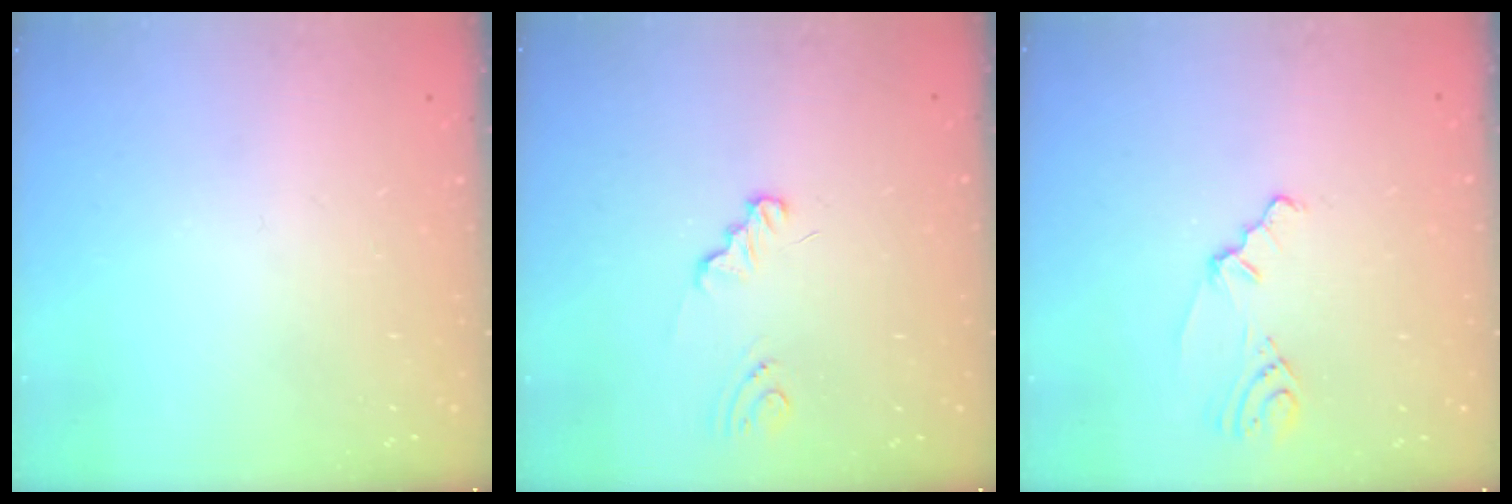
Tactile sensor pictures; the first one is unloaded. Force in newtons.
{"total": 1.1, "press": 1.1, "slide": 0.1}
{"total": 1.8, "press": 1.7, "slide": 0.6}